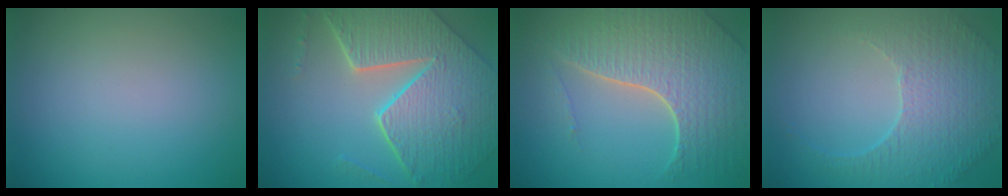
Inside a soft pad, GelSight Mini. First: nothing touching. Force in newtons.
{"total": 9.0, "press": 6.4, "slide": 6.4}
{"total": 7.1, "press": 5.2, "slide": 4.8}
{"total": 5.3, "press": 3.7, "slide": 3.8}